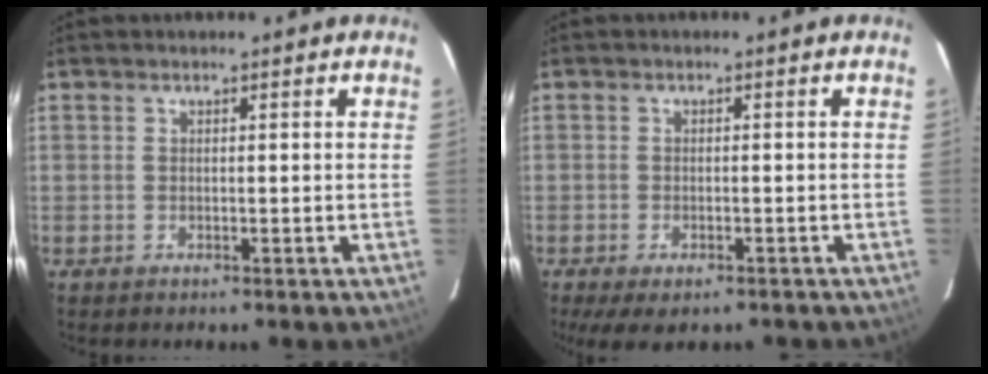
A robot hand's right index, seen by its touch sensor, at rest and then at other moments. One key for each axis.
{"total": 7.4, "fx": -5.2, "fy": 2.7, "fz": 4.4, "tx": -0.098, "ty": -0.029, "tz": -0.078}